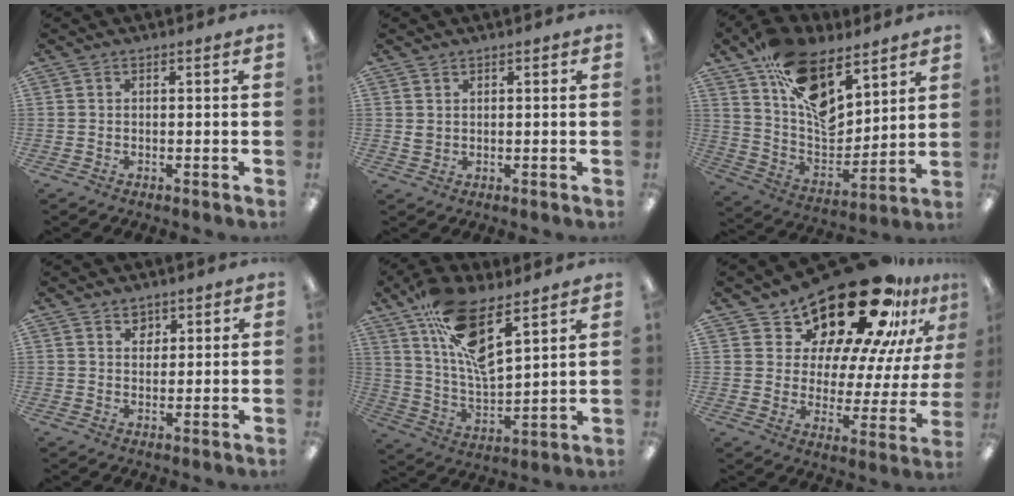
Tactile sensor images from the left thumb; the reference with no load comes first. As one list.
[{"total": 1.8, "force": [0.8, 1.5, 0.4], "torque": [-0.003, -0.001, 0.012]}, {"total": 18.5, "force": [10.8, 10.0, 11.2], "torque": [-0.191, -0.057, 0.201]}, {"total": 3.0, "force": [2.0, 2.1, 0.5], "torque": [0.000, -0.005, 0.033]}, {"total": 15.8, "force": [10.3, 5.2, 10.8], "torque": [-0.205, -0.050, 0.181]}, {"total": 27.5, "force": [20.6, 11.5, 14.2], "torque": [-0.216, -0.146, 0.356]}]